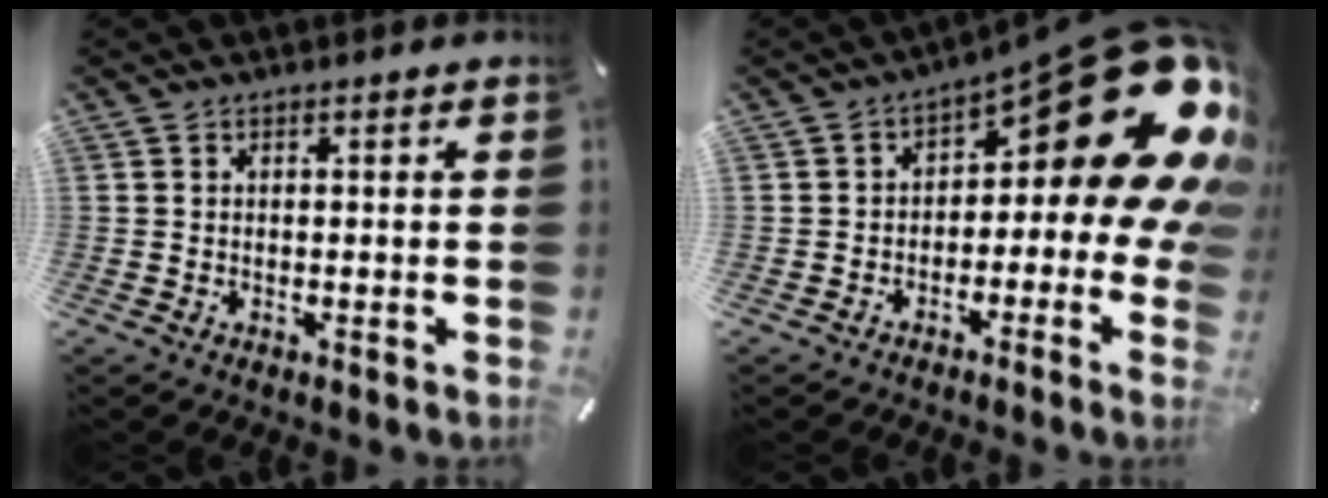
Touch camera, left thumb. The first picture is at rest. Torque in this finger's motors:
{"motor_torque": [2.75, 1.76, 2.77, 0.00, 0.38]}